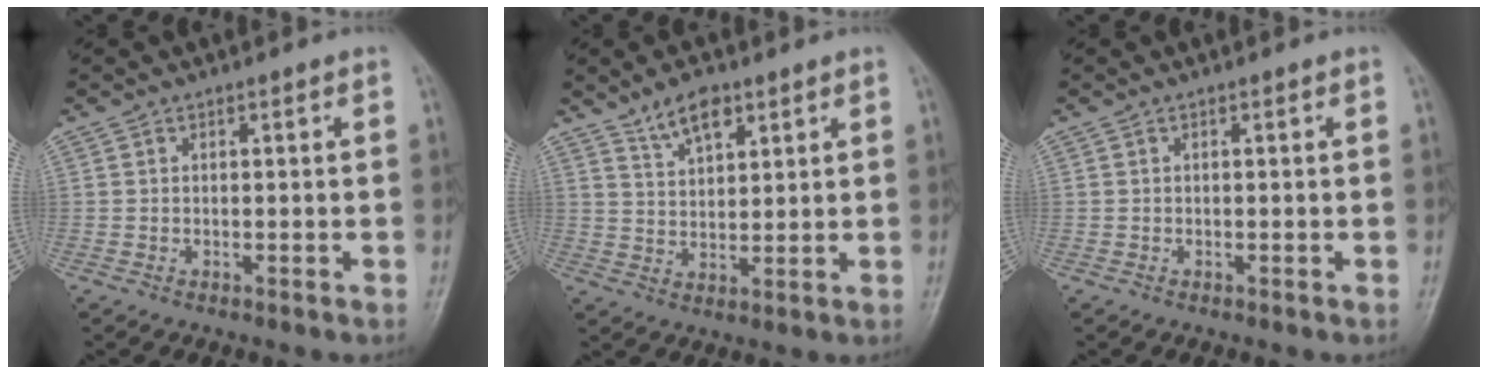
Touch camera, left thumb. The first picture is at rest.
{"total": 6.1, "force": [4.2, 2.8, 3.5], "torque": [-0.046, -0.025, 0.078]}
{"total": 0.0}